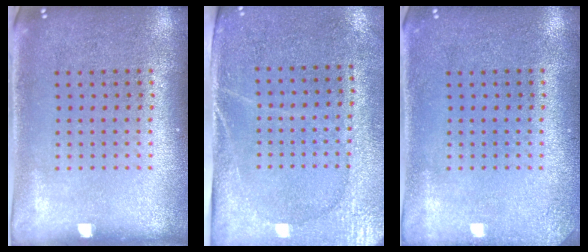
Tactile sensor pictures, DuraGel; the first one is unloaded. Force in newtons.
{"total": 2.9, "press": 2.5, "slide": 1.4}
{"total": 1.4, "press": 1.4, "slide": 0.1}